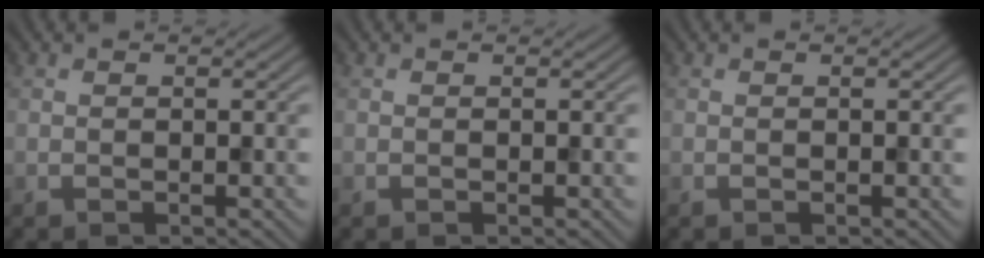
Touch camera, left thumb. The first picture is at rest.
{"total": 0.0}
{"total": 0.0}